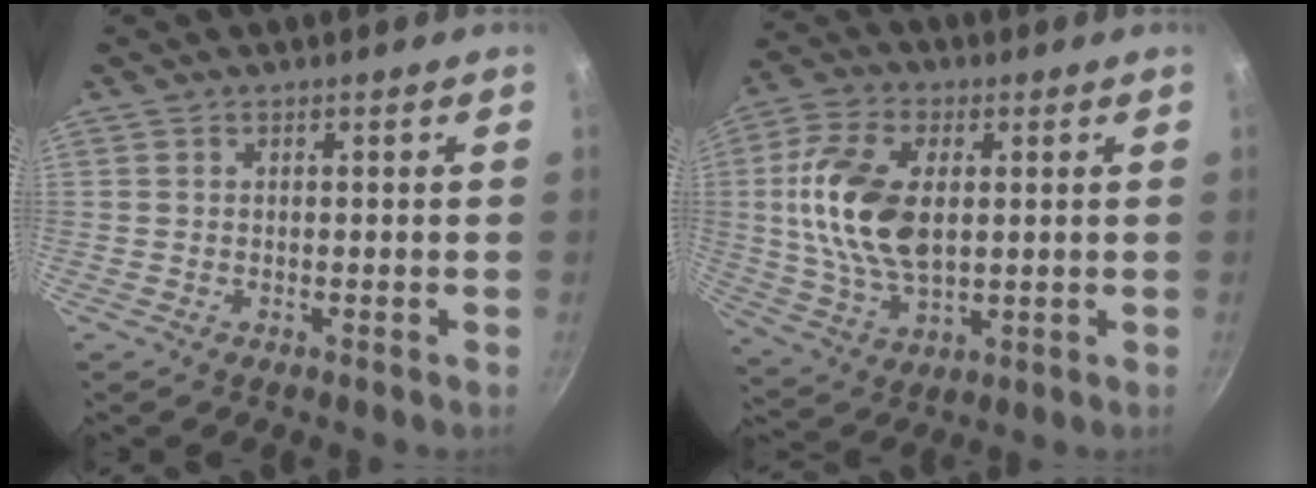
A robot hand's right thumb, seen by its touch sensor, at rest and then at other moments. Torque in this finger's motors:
{"motor_torque": [2.02, 2.17, 1.79, -0.03, 0.20]}